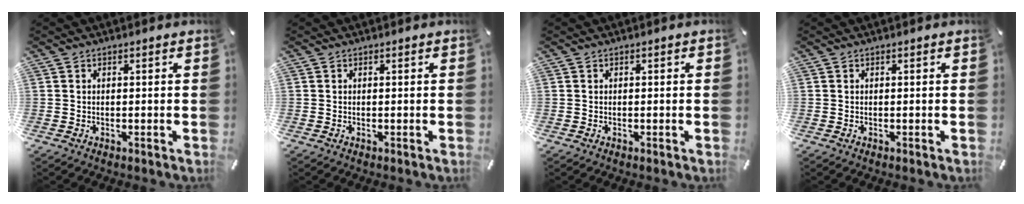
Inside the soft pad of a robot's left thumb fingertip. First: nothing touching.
{"total": 0.0}
{"total": 0.0}
{"total": 0.0}